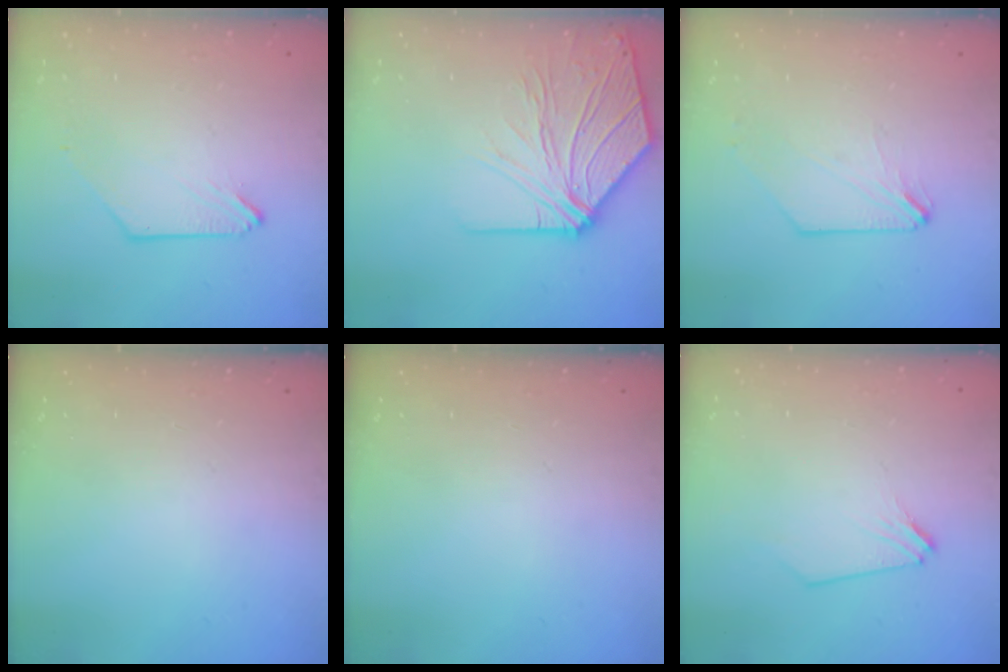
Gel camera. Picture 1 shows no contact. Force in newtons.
{"total": 11.4, "press": 11.3, "slide": 1.4}
{"total": 1.4, "press": 1.4, "slide": 0.2}
{"total": 0.0}
{"total": 0.0}
{"total": 2.0, "press": 2.0, "slide": 0.2}